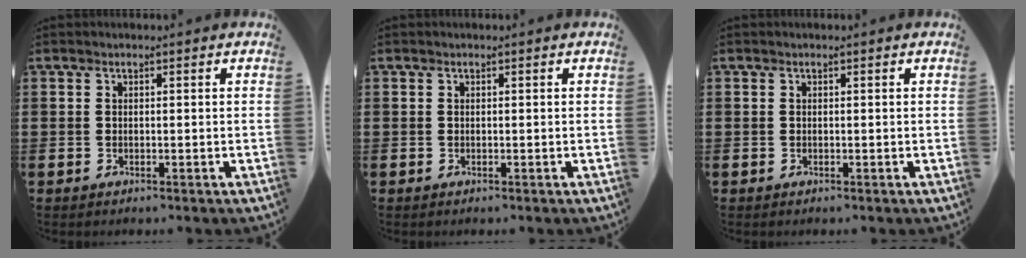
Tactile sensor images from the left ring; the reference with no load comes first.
{"total": 0.0}
{"total": 0.0}